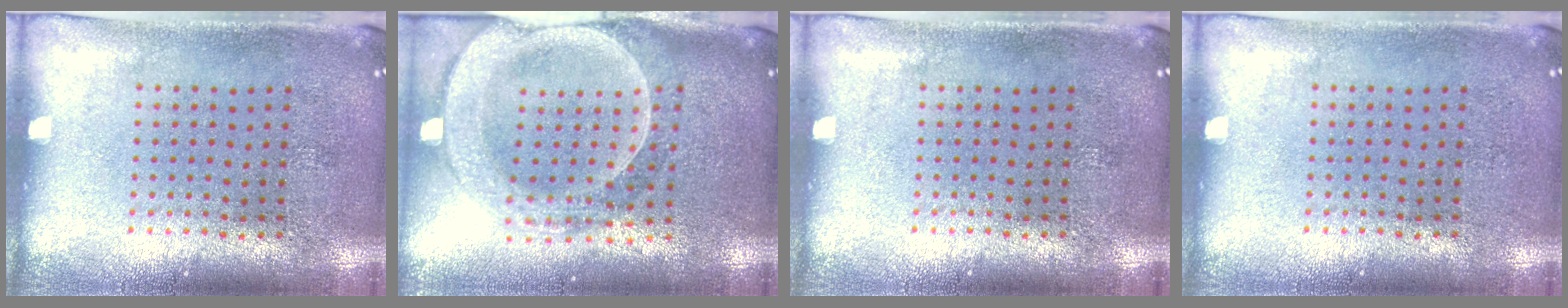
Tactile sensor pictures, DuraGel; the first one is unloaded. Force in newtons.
{"total": 2.6, "press": 2.3, "slide": 1.2}
{"total": 0.0}
{"total": 0.0}